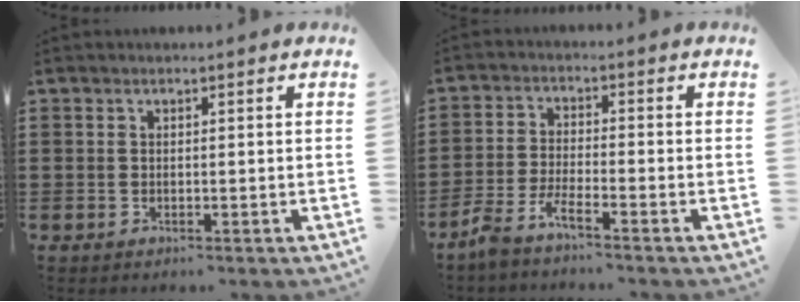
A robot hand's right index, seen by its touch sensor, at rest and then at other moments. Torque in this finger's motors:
{"motor_torque": [1.55, 0.59, 0.24, 0.09]}